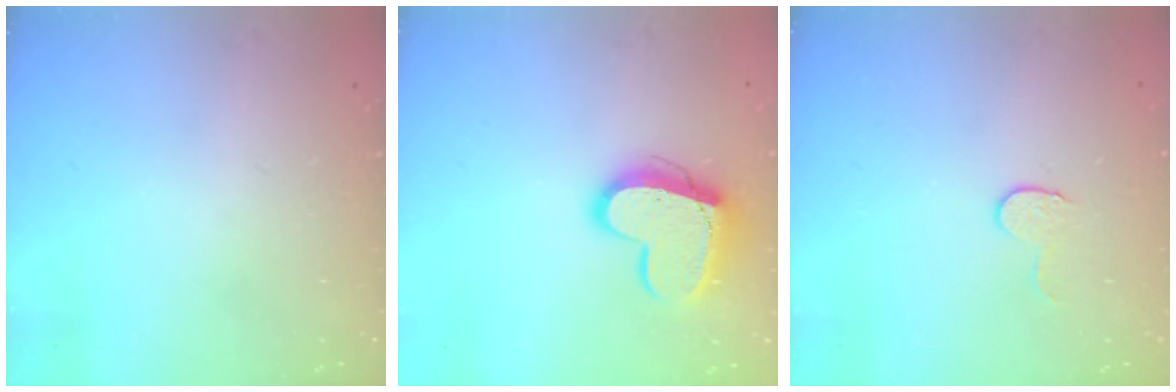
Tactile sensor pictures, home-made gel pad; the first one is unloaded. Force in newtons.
{"total": 14.0, "press": 14.0, "slide": 0.6}
{"total": 4.6, "press": 4.6, "slide": 0.4}